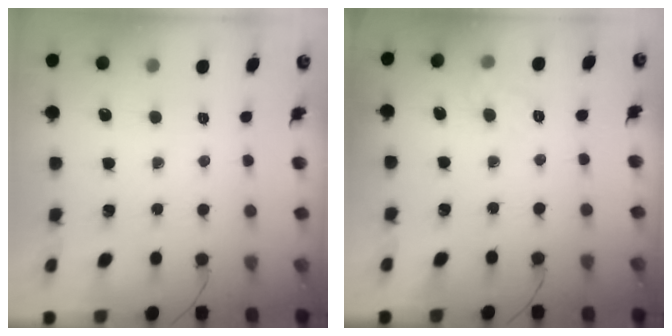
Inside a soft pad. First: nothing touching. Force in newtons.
{"total": 7.4, "press": 7.3, "slide": 1.2}